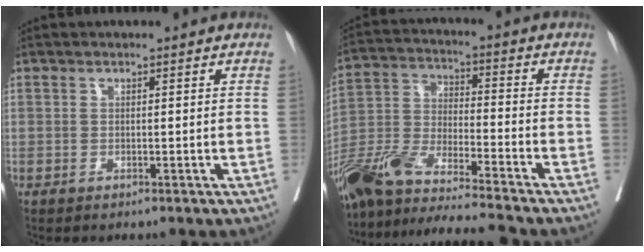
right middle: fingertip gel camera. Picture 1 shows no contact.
{"total": 18.4, "force": [-16.0, -0.5, 9.0], "torque": [-0.204, -0.022, -0.295]}